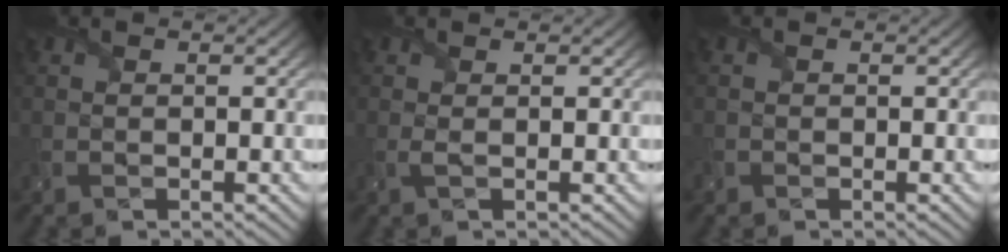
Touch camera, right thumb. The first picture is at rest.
{"total": 0.7, "force": [0.0, 0.0, 0.7], "torque": [-0.020, 0.003, -0.001]}
{"total": 0.7, "force": [-0.4, 0.6, 0.0], "torque": [0.002, -0.005, -0.008]}